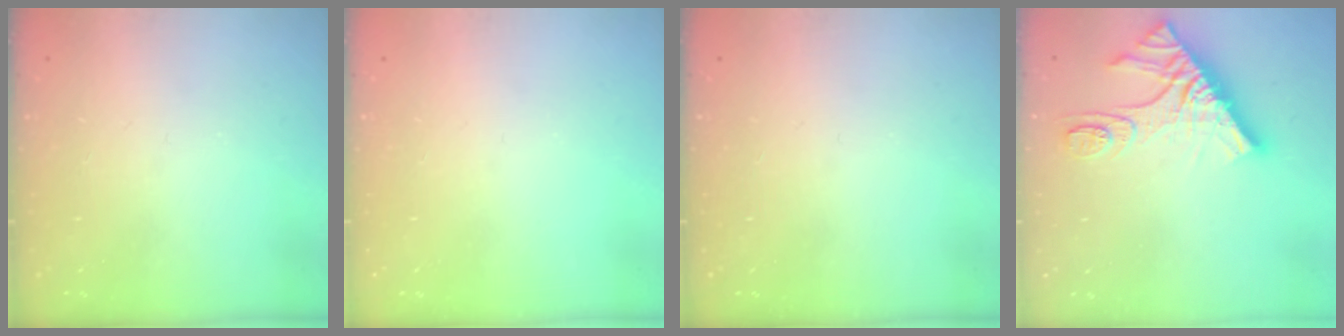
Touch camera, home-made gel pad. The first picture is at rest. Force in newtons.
{"total": 0.0}
{"total": 0.0}
{"total": 14.9, "press": 14.9, "slide": 1.1}